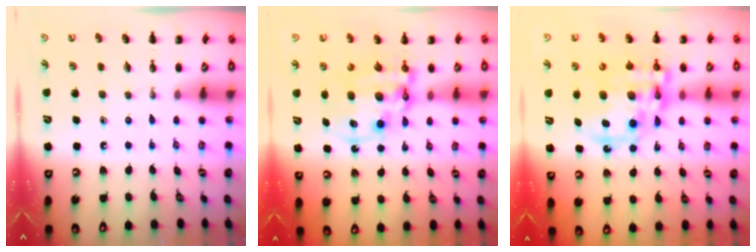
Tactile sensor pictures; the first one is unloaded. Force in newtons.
{"total": 11.0, "press": 10.6, "slide": 2.8}
{"total": 18.2, "press": 17.7, "slide": 4.2}